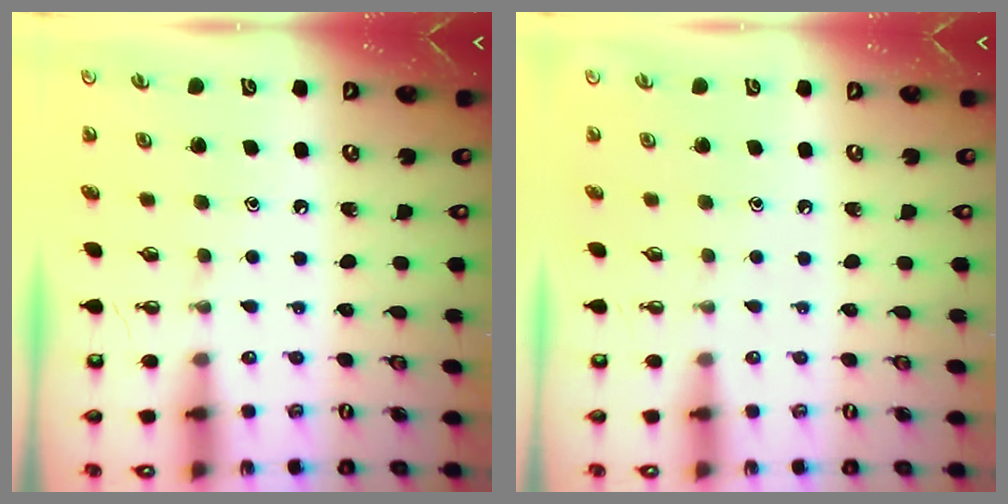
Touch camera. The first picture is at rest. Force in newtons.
{"total": 0.0}